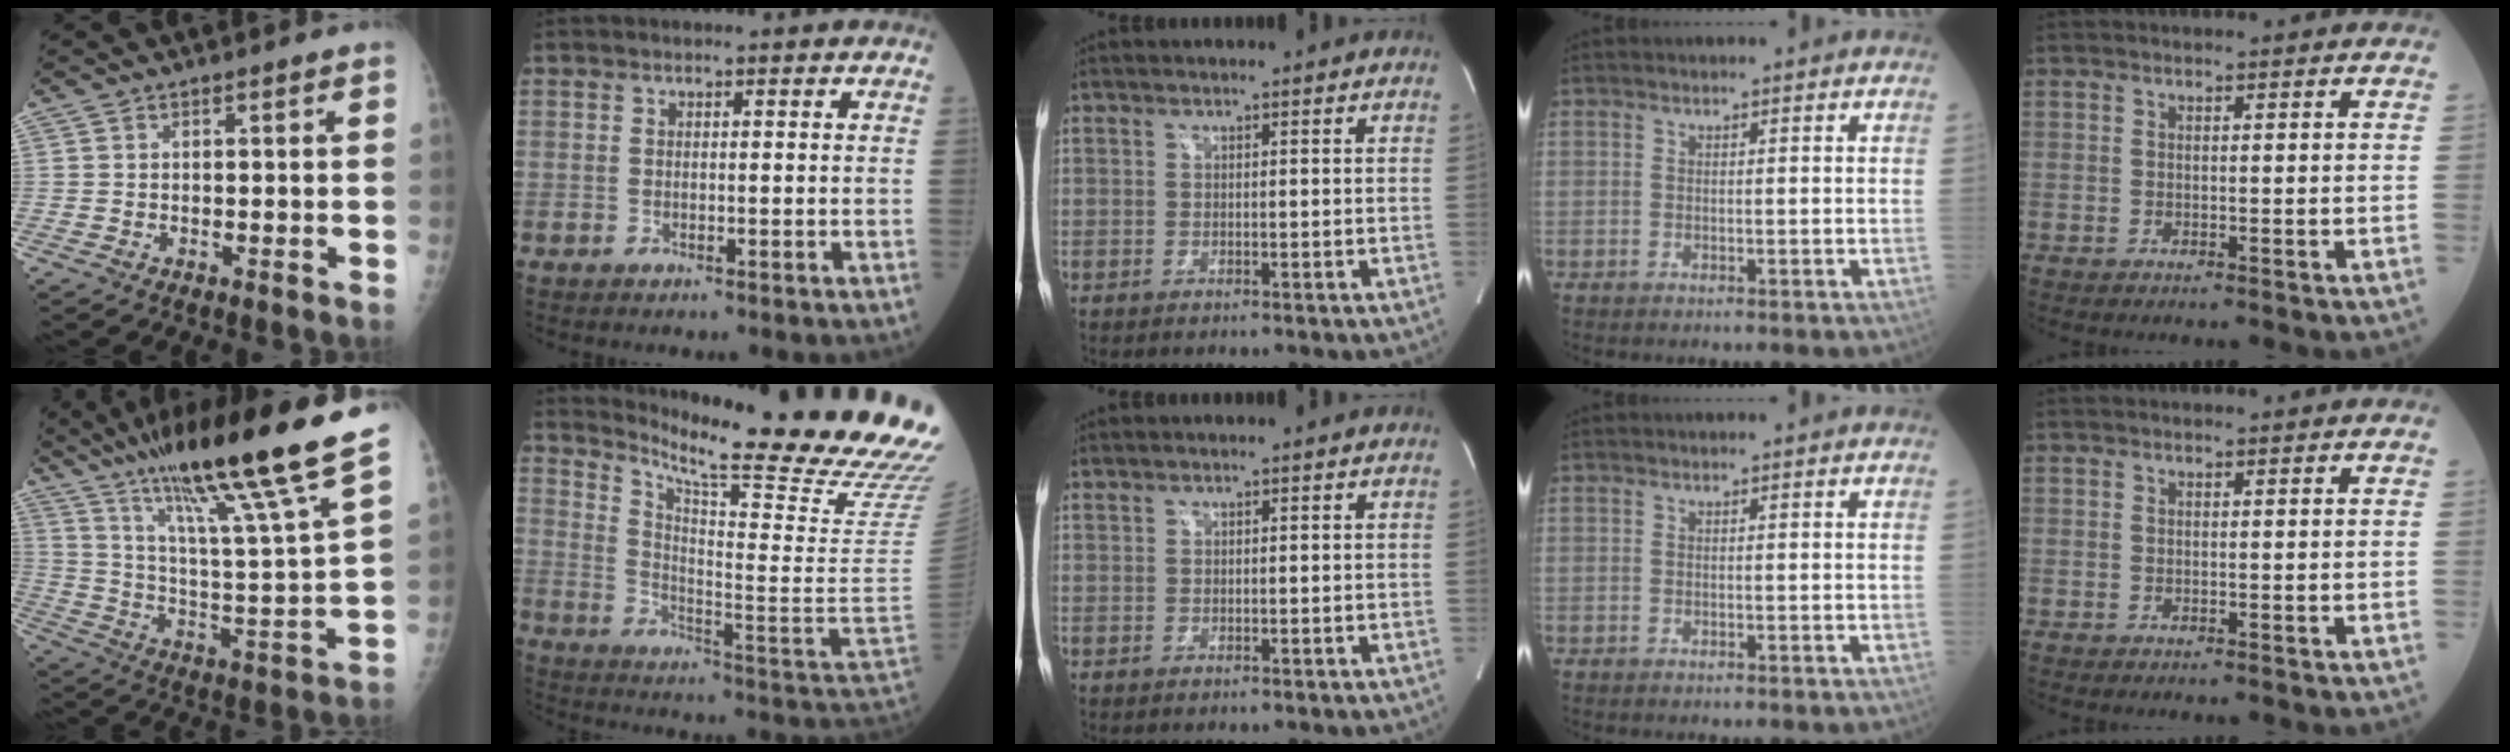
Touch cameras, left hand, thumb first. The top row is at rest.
{"thumb": {"total": 26.8, "force": [18.7, 1.1, 19.2], "torque": [-0.303, -0.073, 0.306]}, "index": {"total": 26.2, "force": [23.0, -2.2, 12.3], "torque": [-0.213, -0.134, 0.307]}}